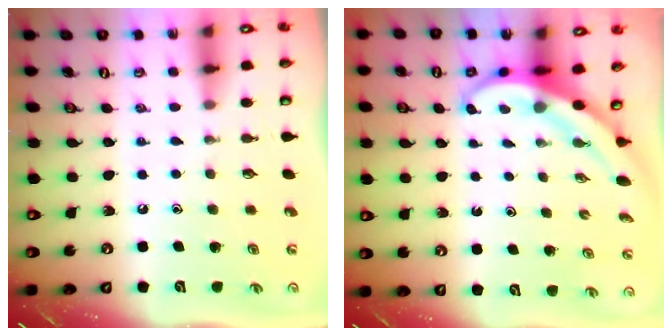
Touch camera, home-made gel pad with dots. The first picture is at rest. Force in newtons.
{"total": 4.0, "press": 3.9, "slide": 0.4}